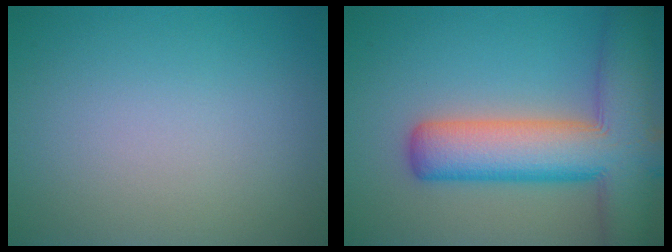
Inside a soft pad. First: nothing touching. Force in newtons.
{"total": 11.0, "press": 11.0, "slide": 0.6}